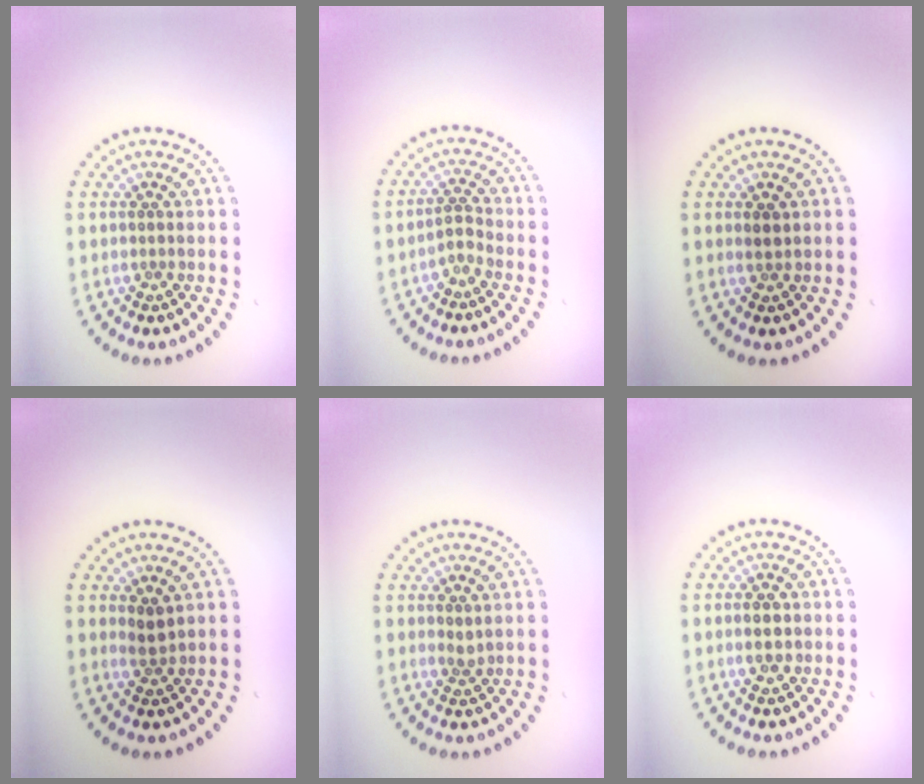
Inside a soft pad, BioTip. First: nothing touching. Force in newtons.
{"total": 1.3, "press": 0.9, "slide": 0.9}
{"total": 1.0, "press": 1.0, "slide": 0.4}
{"total": 1.4, "press": 1.2, "slide": 0.8}
{"total": 1.0, "press": 0.7, "slide": 0.6}
{"total": 2.2, "press": 2.2, "slide": 0.1}